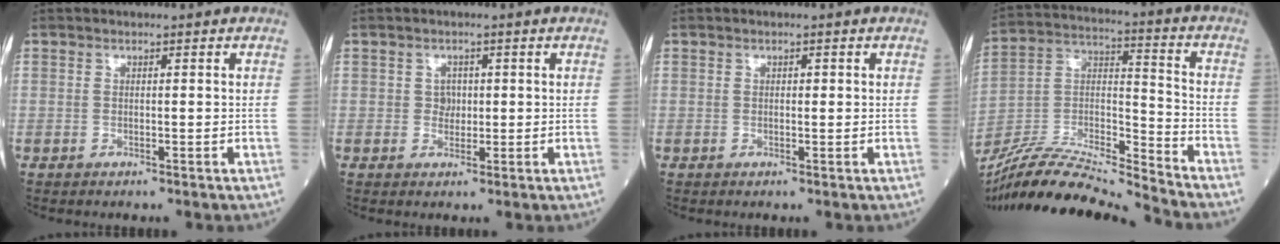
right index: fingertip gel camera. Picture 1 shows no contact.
{"total": 1.9, "force": [0.2, 1.6, 0.9], "torque": [-0.010, 0.002, 0.002]}
{"total": 0.7, "force": [0.1, 0.3, 0.6], "torque": [-0.009, 0.000, 0.002]}
{"total": 18.9, "force": [-17.6, -0.3, 6.8], "torque": [-0.137, 0.010, -0.323]}